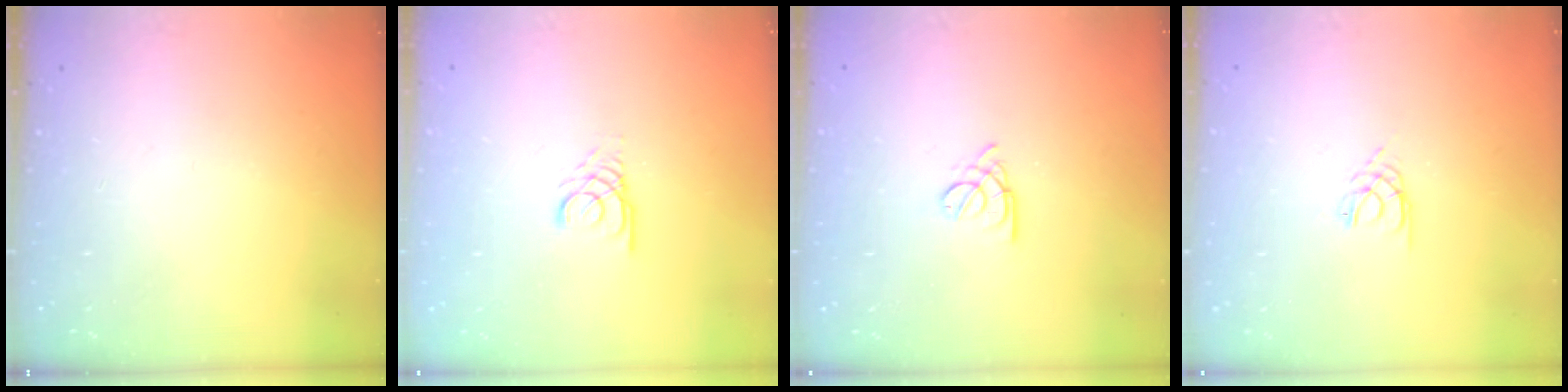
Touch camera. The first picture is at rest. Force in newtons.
{"total": 2.7, "press": 2.7, "slide": 0.3}
{"total": 2.6, "press": 2.6, "slide": 0.6}
{"total": 1.6, "press": 1.6, "slide": 0.3}